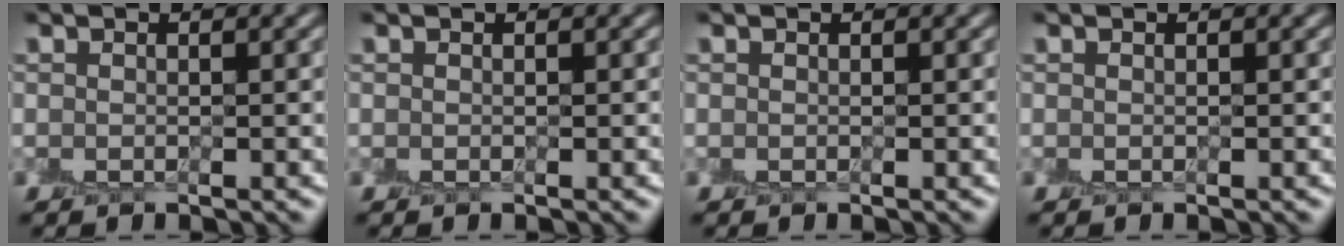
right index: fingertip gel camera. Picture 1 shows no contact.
{"total": 0.0}
{"total": 0.0}
{"total": 0.0}